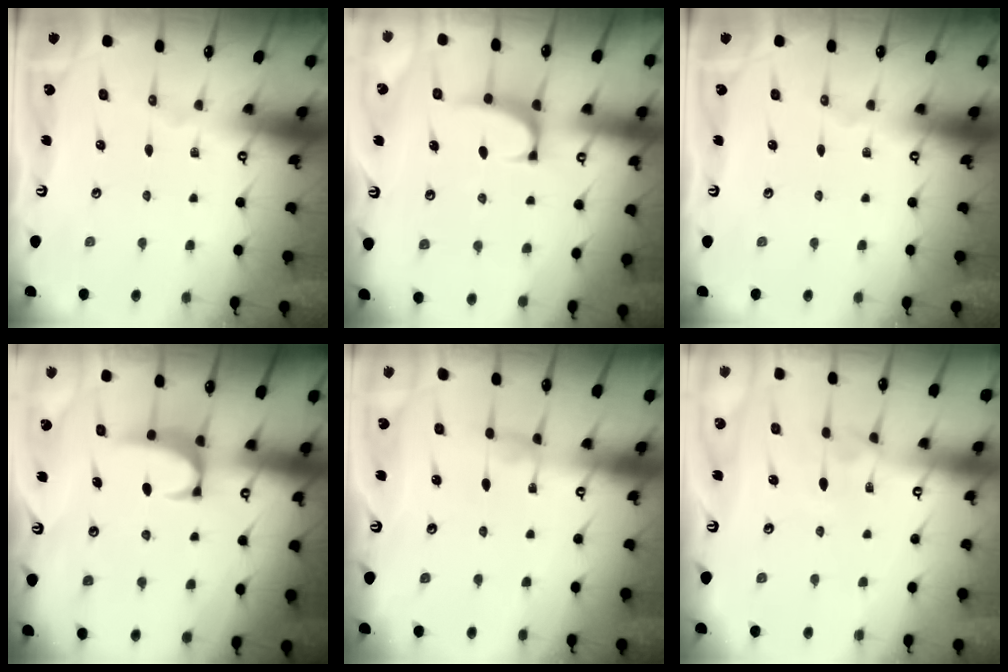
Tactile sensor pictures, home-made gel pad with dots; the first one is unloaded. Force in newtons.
{"total": 1.0, "press": 0.4, "slide": 0.9}
{"total": 0.0}
{"total": 1.8, "press": 1.8, "slide": 0.4}
{"total": 0.7, "press": 0.4, "slide": 0.6}
{"total": 2.0, "press": 2.0, "slide": 0.5}